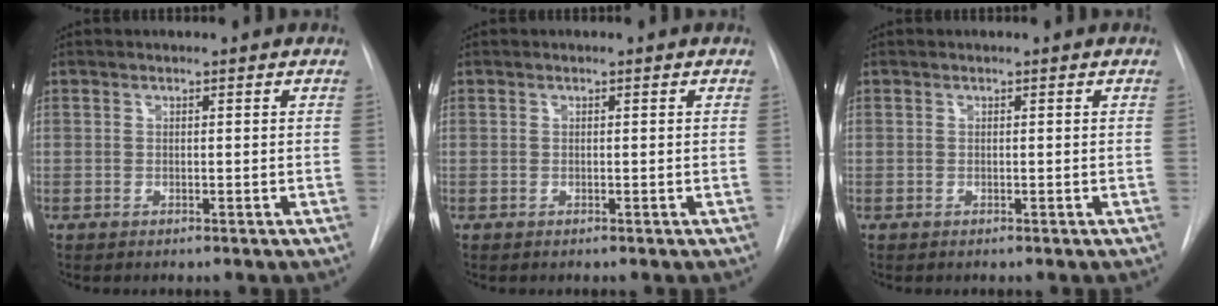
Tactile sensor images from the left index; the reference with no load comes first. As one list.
[{"total": 0.0}, {"total": 0.0}]